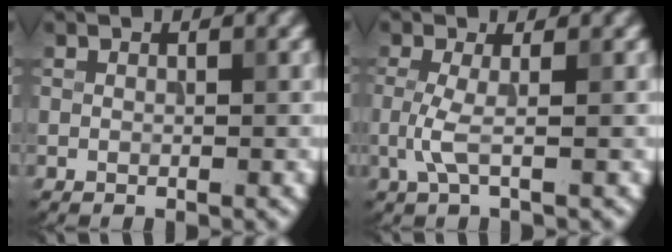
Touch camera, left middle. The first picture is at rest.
{"total": 2.0, "force": [-0.3, 0.3, 2.0], "torque": [-0.049, -0.003, -0.009]}